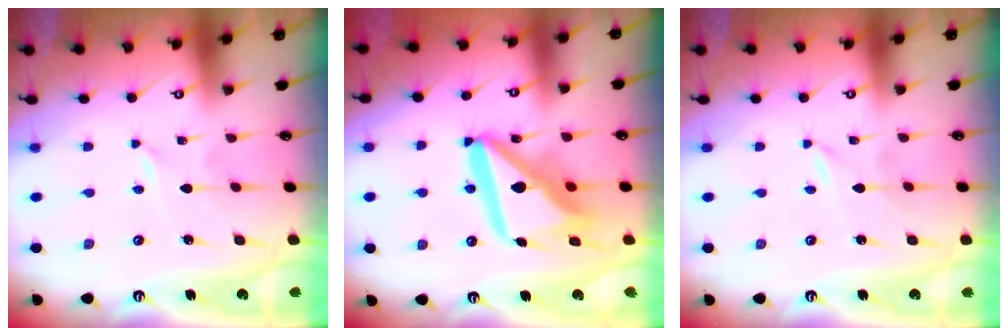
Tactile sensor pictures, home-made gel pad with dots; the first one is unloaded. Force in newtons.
{"total": 17.4, "press": 17.2, "slide": 2.1}
{"total": 0.0}